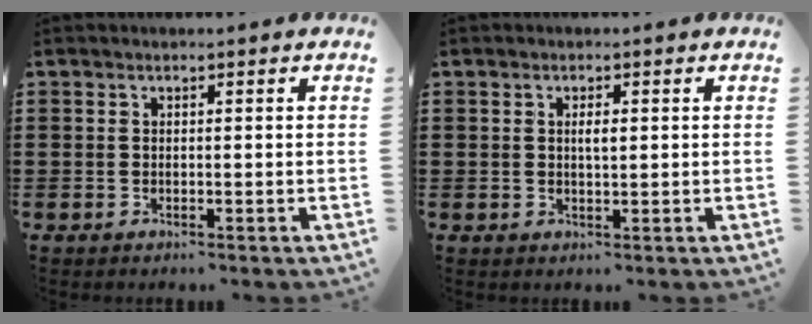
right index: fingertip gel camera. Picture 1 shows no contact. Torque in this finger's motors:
{"motor_torque": [0.54, 0.36, 0.05, 0.05]}